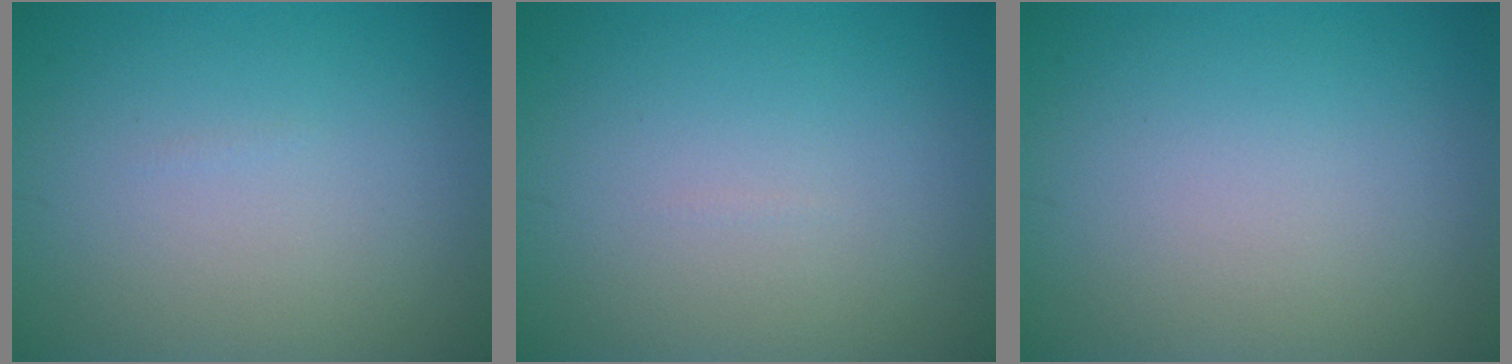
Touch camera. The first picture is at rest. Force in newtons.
{"total": 0.0}
{"total": 0.0}